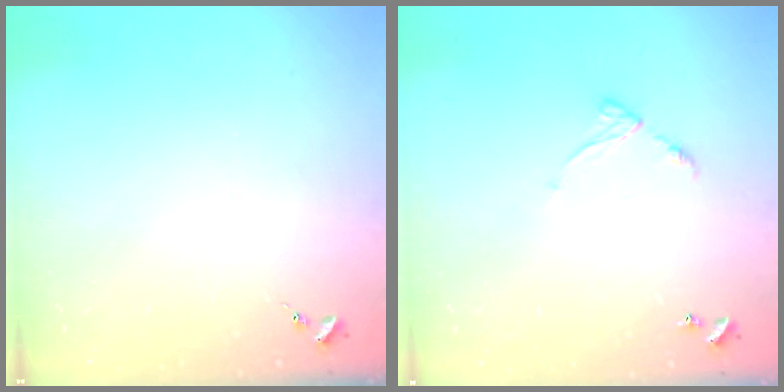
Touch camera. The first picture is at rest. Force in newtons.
{"total": 6.5, "press": 6.5, "slide": 0.5}